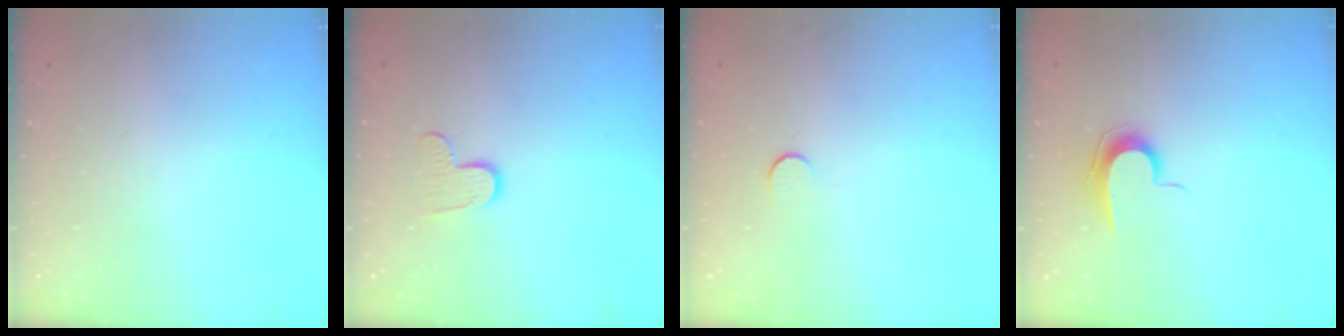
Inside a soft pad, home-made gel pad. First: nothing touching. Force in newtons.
{"total": 7.0, "press": 7.0, "slide": 0.1}
{"total": 4.1, "press": 4.1, "slide": 0.4}
{"total": 7.9, "press": 7.9, "slide": 0.8}